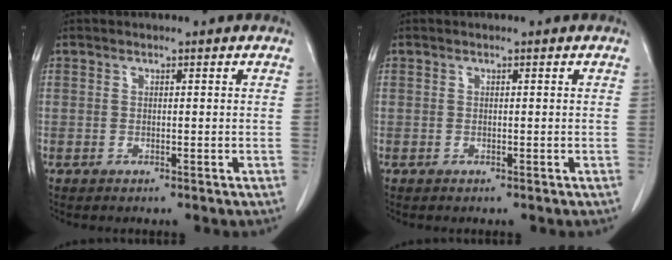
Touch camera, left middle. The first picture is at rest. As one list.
[{"total": 0.0}]